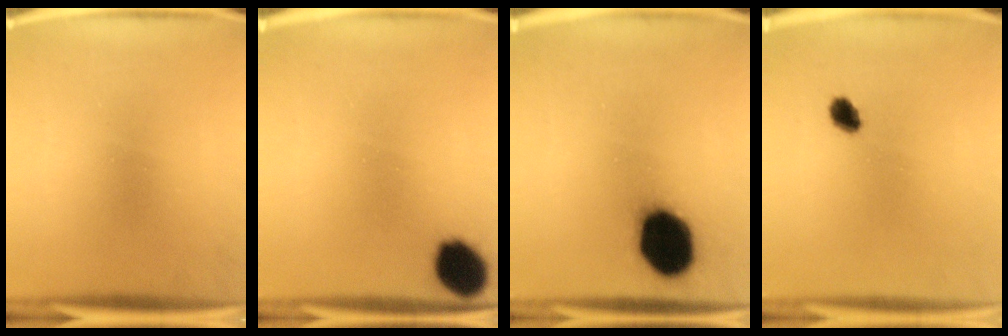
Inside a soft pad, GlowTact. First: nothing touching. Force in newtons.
{"total": 9.7}
{"total": 17.9}
{"total": 3.1}